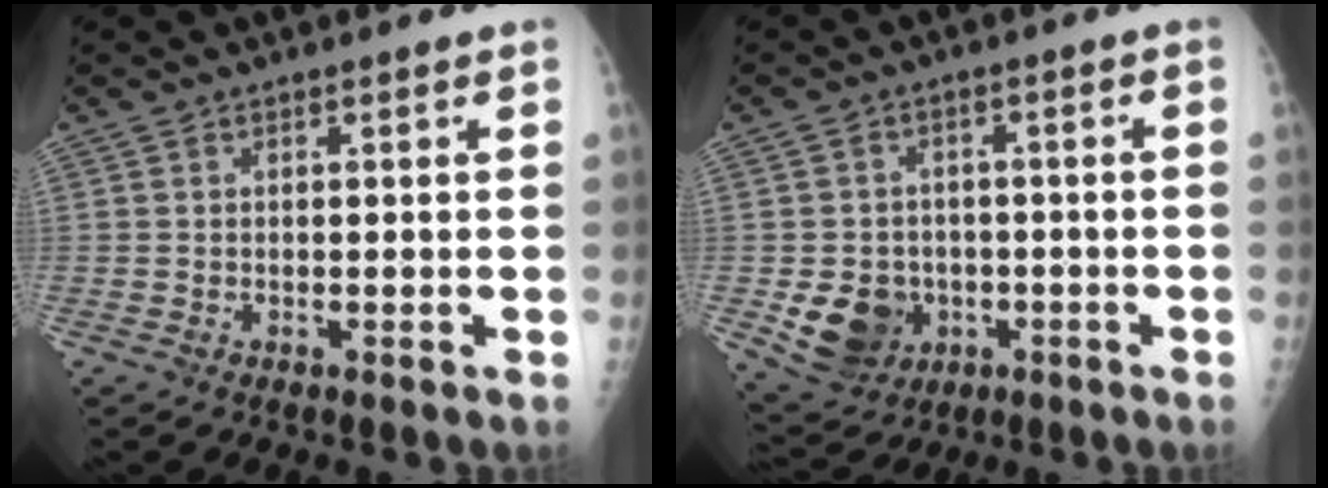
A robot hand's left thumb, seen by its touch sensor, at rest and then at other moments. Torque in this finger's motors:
{"motor_torque": [0.51, 1.13, 0.45, 0.02, 0.06]}